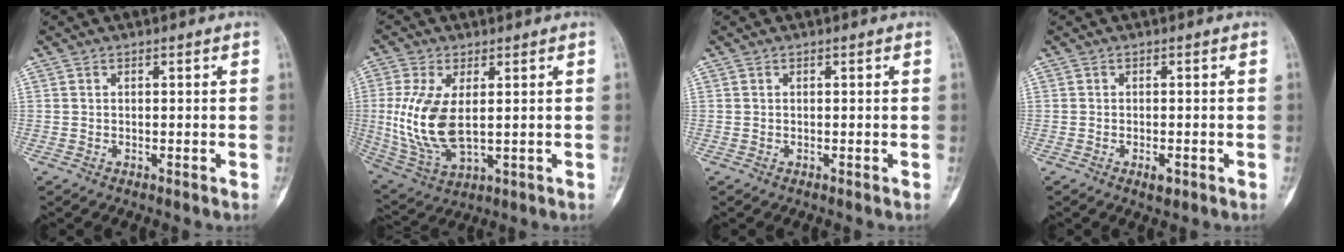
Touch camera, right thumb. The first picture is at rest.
{"total": 12.8, "force": [0.9, 6.4, 11.1], "torque": [-0.240, -0.012, 0.034]}
{"total": 0.0}
{"total": 2.0, "force": [-0.9, 0.8, 1.6], "torque": [-0.023, 0.000, -0.014]}